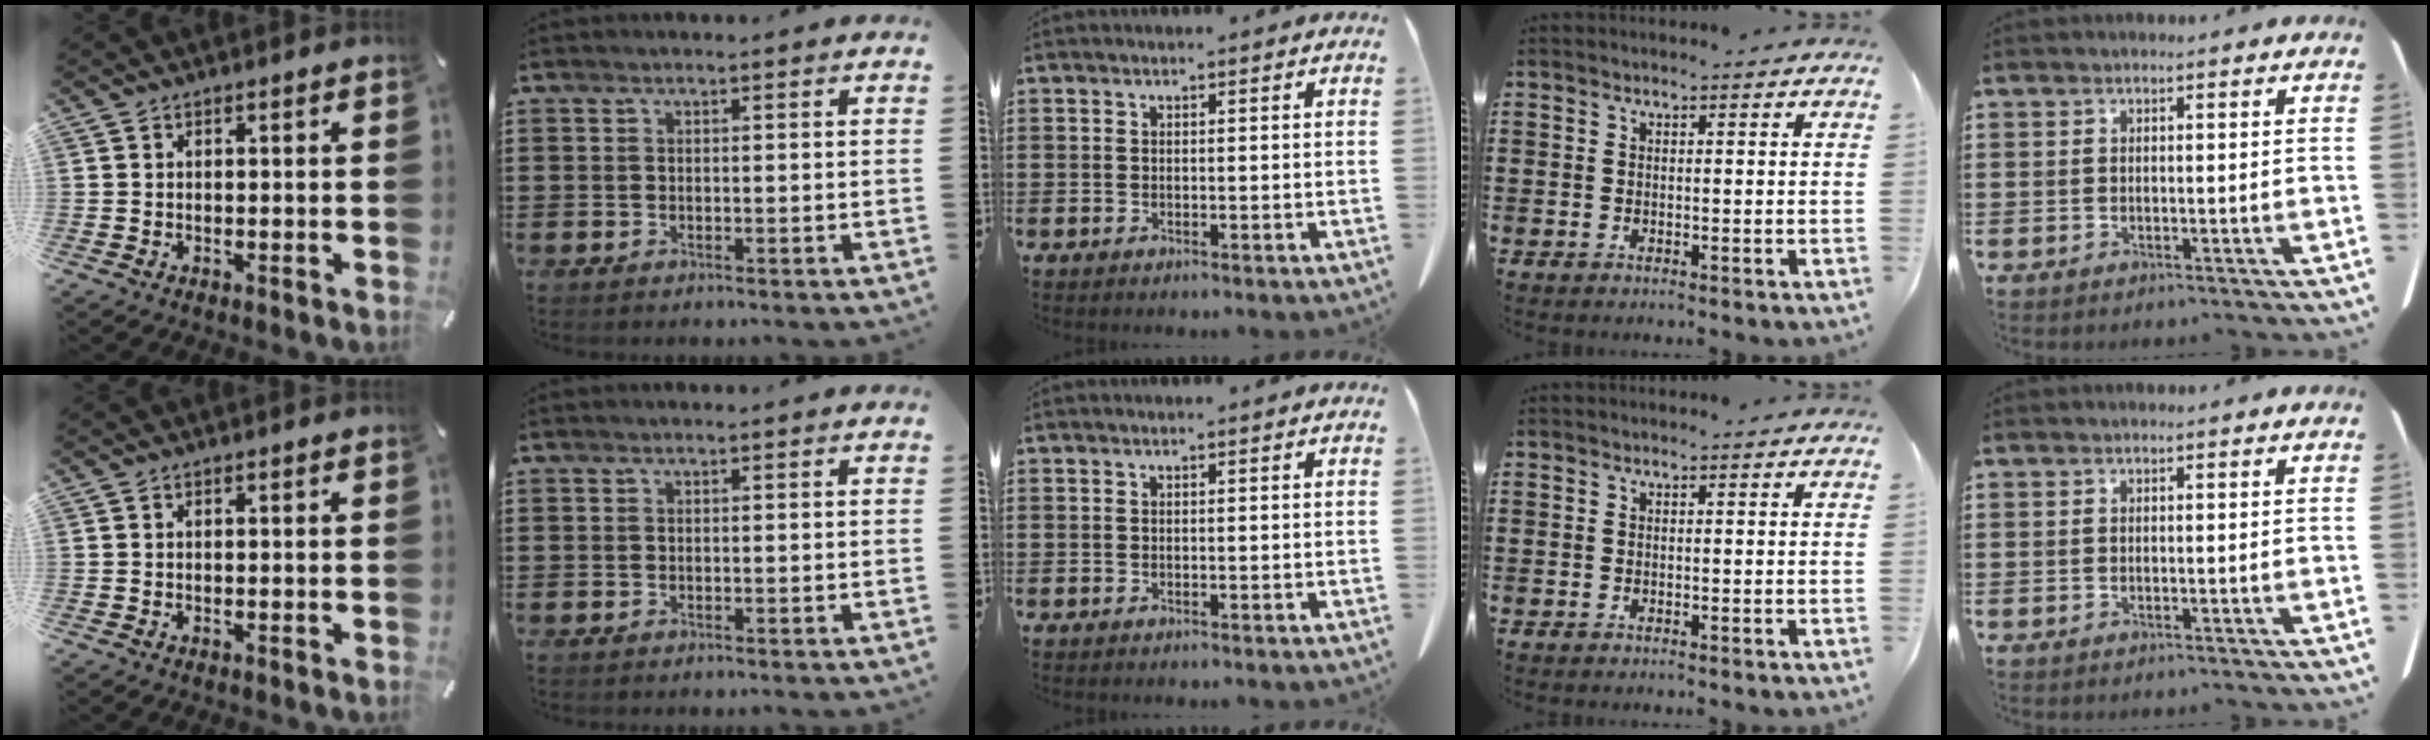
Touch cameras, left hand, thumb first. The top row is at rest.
{}